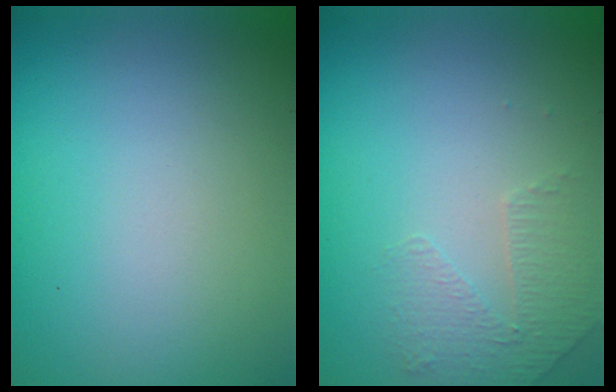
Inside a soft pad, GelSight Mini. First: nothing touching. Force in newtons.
{"total": 1.4, "press": 0.9, "slide": 1.1}